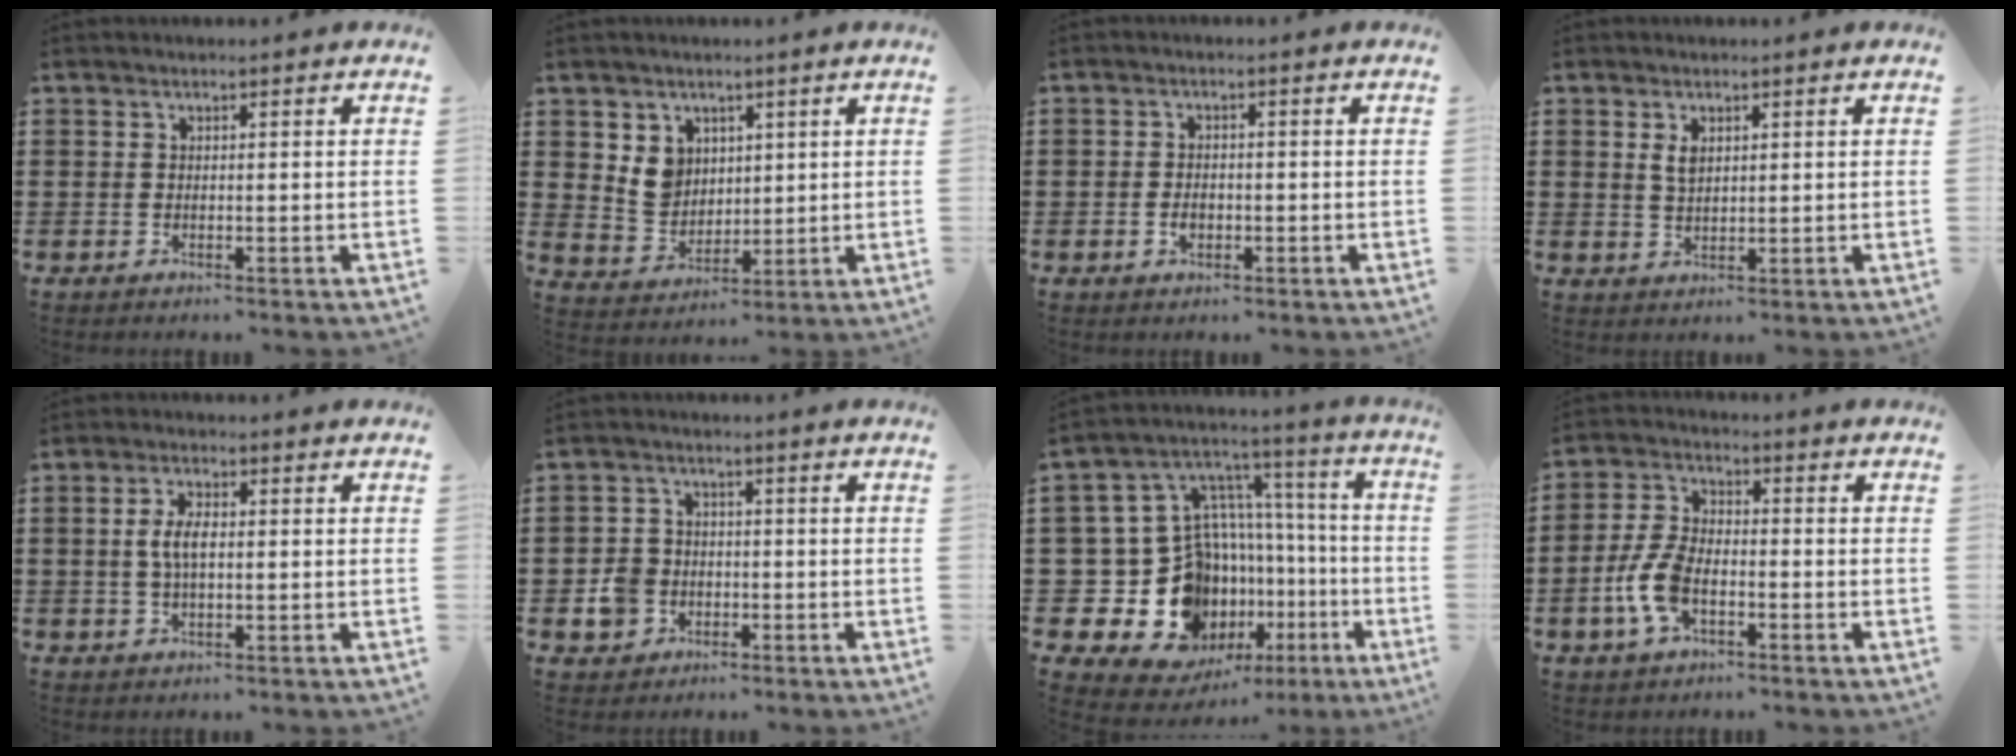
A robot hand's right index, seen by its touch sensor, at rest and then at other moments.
{"total": 5.9, "force": [2.3, 5.1, 1.8], "torque": [-0.048, 0.011, 0.044]}
{"total": 2.0, "force": [-0.7, 1.3, 1.4], "torque": [-0.027, 0.003, -0.013]}
{"total": 2.4, "force": [1.0, 1.3, 1.8], "torque": [-0.040, 0.004, 0.018]}
{"total": 4.3, "force": [0.2, 1.8, 3.9], "torque": [-0.092, 0.001, -0.003]}
{"total": 5.0, "force": [-1.5, 4.3, 1.9], "torque": [-0.064, 0.002, -0.032]}
{"total": 16.8, "force": [-4.9, 14.1, 7.8], "torque": [-0.218, -0.026, -0.057]}
{"total": 7.5, "force": [-2.4, 3.9, 5.9], "torque": [-0.157, -0.006, -0.055]}